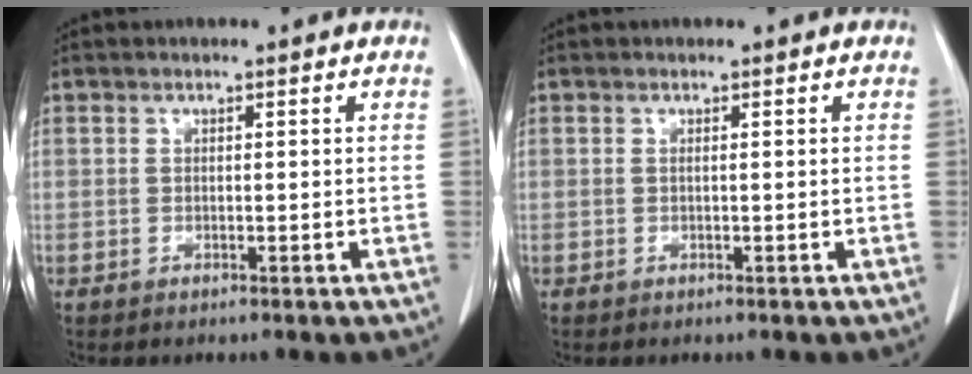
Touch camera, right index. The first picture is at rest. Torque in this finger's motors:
{"motor_torque": [0.10, 0.00, 0.03, 0.01]}